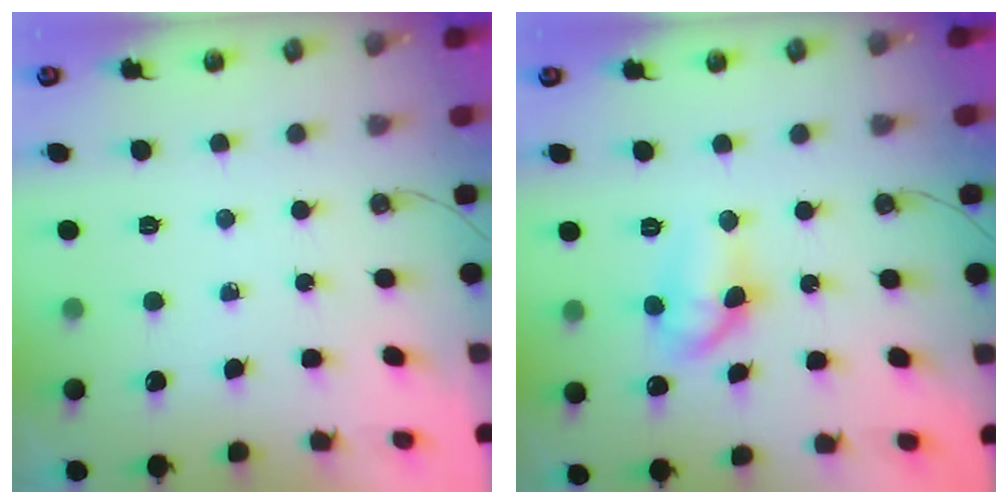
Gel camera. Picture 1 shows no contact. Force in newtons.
{"total": 8.4, "press": 8.3, "slide": 0.9}